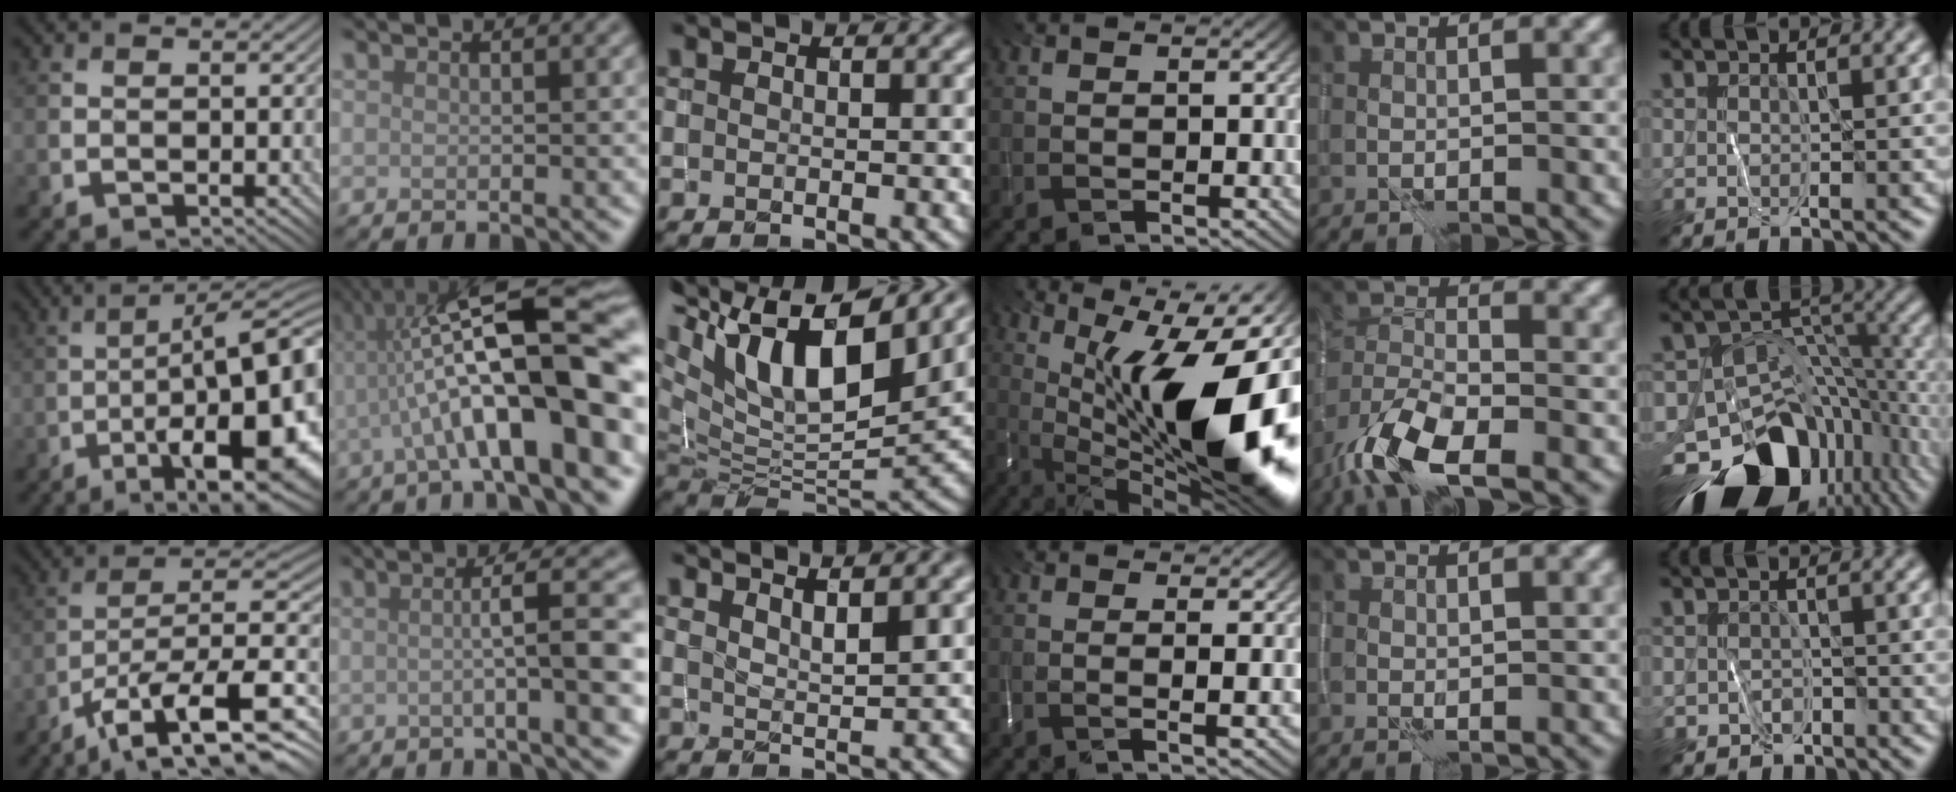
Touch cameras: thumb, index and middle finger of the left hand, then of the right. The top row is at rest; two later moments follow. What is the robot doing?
{"motion": "wrap", "object": "thread"}